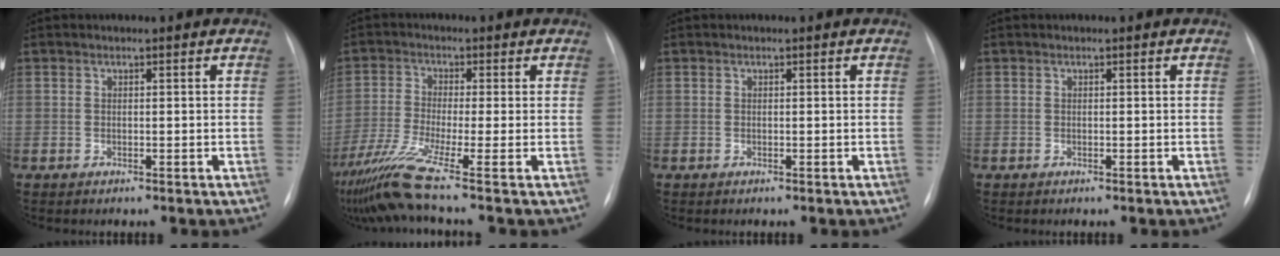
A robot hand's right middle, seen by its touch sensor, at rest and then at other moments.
{"total": 8.8, "force": [-6.2, -2.3, 5.8], "torque": [-0.118, -0.033, -0.118]}
{"total": 0.0}
{"total": 0.0}